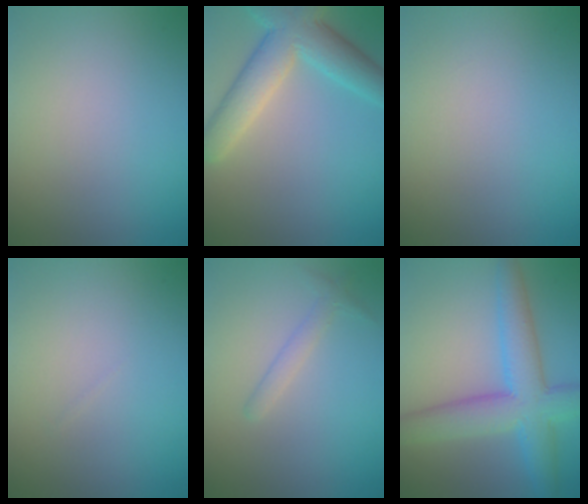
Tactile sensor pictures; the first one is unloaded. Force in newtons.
{"total": 6.2, "press": 6.2, "slide": 0.5}
{"total": 0.0}
{"total": 0.0}
{"total": 1.4, "press": 1.4, "slide": 0.0}
{"total": 7.7, "press": 7.7, "slide": 0.2}